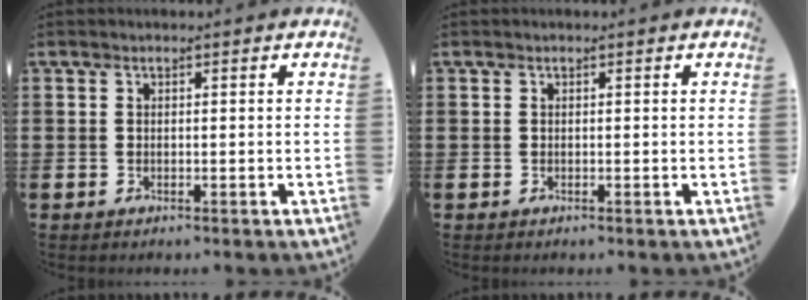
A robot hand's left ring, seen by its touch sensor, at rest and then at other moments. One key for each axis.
{"total": 0.0}